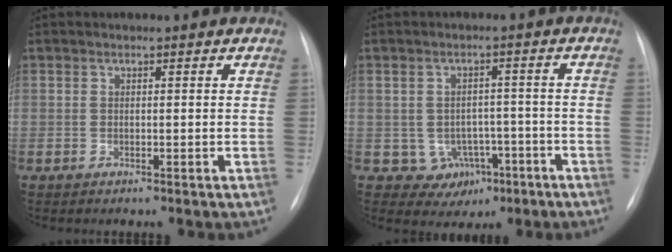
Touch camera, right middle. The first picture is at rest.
{"total": 6.0, "force": [-2.4, 5.2, 1.5], "torque": [-0.013, 0.017, -0.018]}